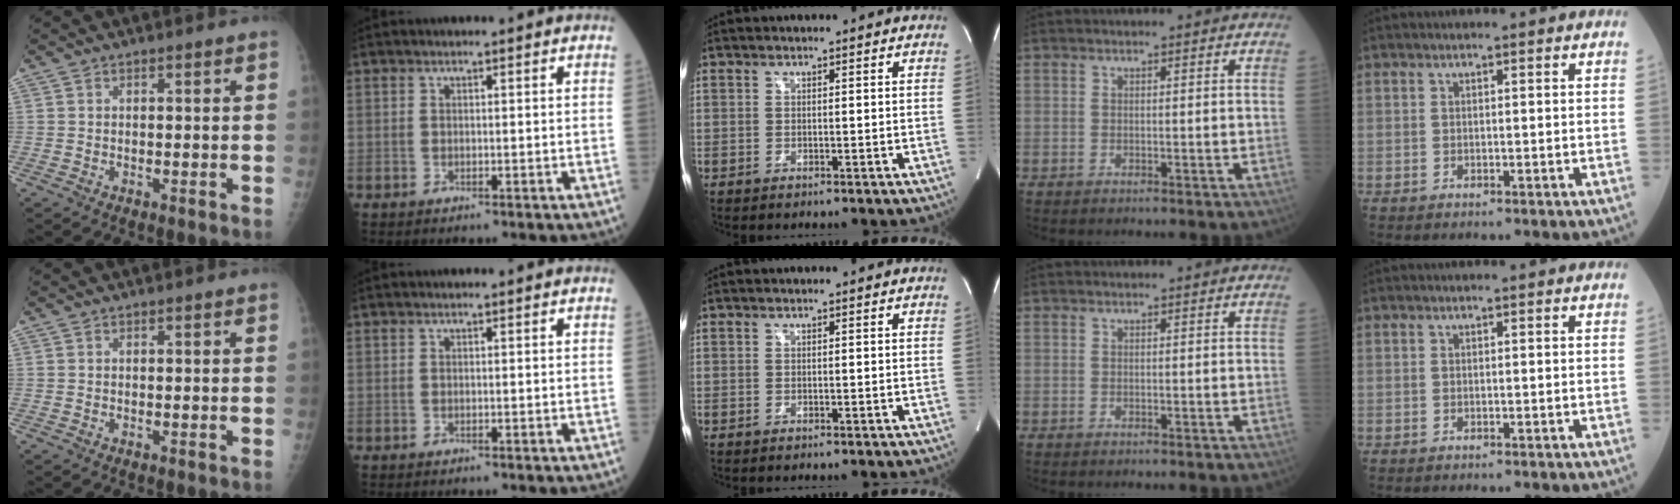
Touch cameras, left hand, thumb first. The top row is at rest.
{}